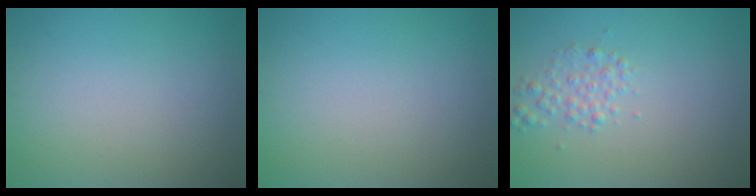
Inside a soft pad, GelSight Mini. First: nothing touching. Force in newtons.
{"total": 0.0}
{"total": 1.7, "press": 1.7, "slide": 0.0}